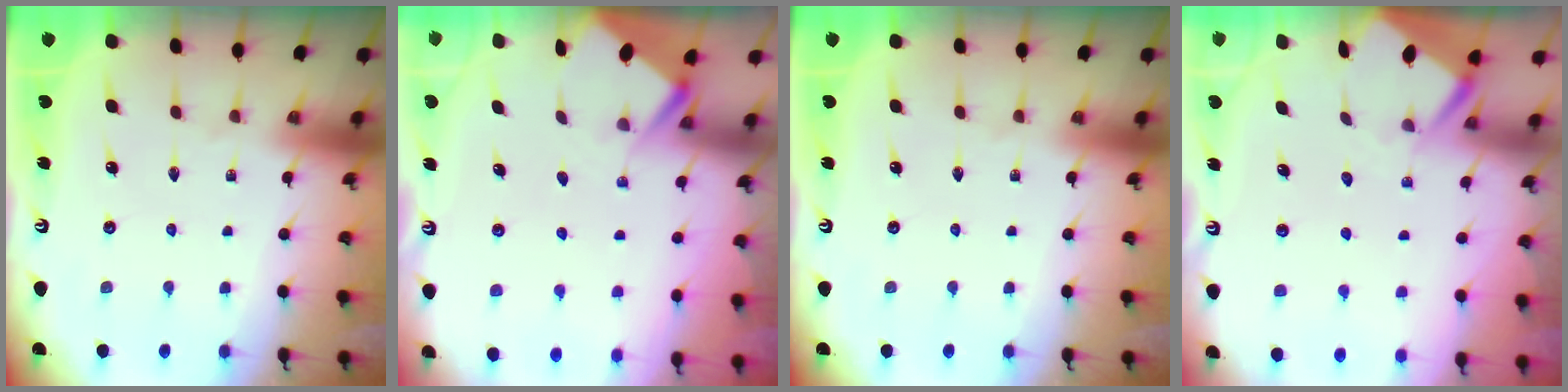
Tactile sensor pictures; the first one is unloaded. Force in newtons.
{"total": 2.6, "press": 2.6, "slide": 0.1}
{"total": 0.0}
{"total": 3.4, "press": 3.4, "slide": 0.3}